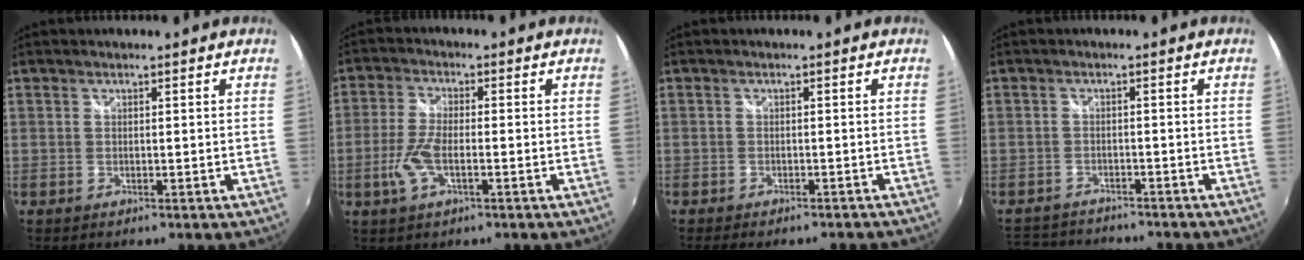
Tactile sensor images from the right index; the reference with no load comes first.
{"total": 7.0, "force": [-2.0, 2.5, 6.2], "torque": [-0.139, -0.002, -0.042]}
{"total": 7.3, "force": [-6.4, 1.7, 3.1], "torque": [-0.068, -0.018, -0.086]}
{"total": 8.1, "force": [-7.2, 3.0, 1.9], "torque": [-0.064, 0.009, -0.117]}